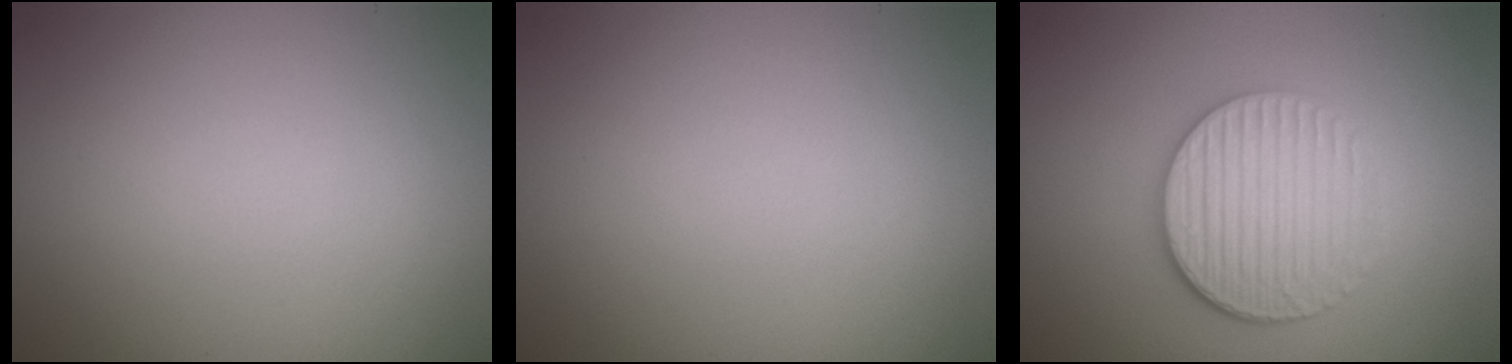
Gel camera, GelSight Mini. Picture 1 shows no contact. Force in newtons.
{"total": 0.0}
{"total": 4.7, "press": 3.7, "slide": 3.0}